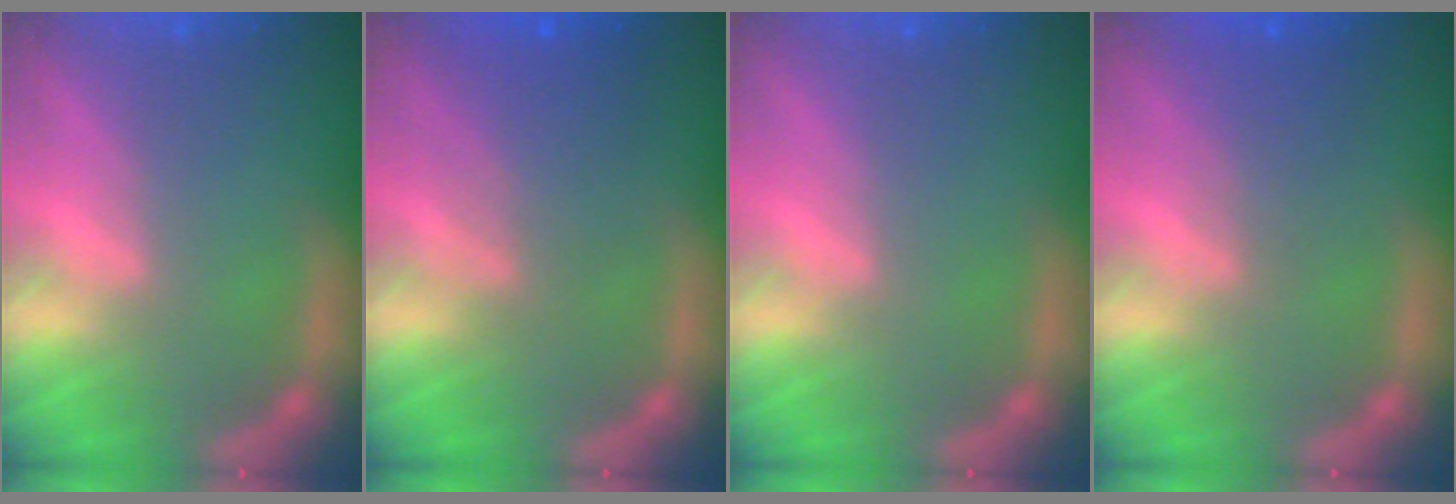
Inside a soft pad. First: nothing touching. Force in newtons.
{"total": 4.6}
{"total": 0.0}
{"total": 2.5}